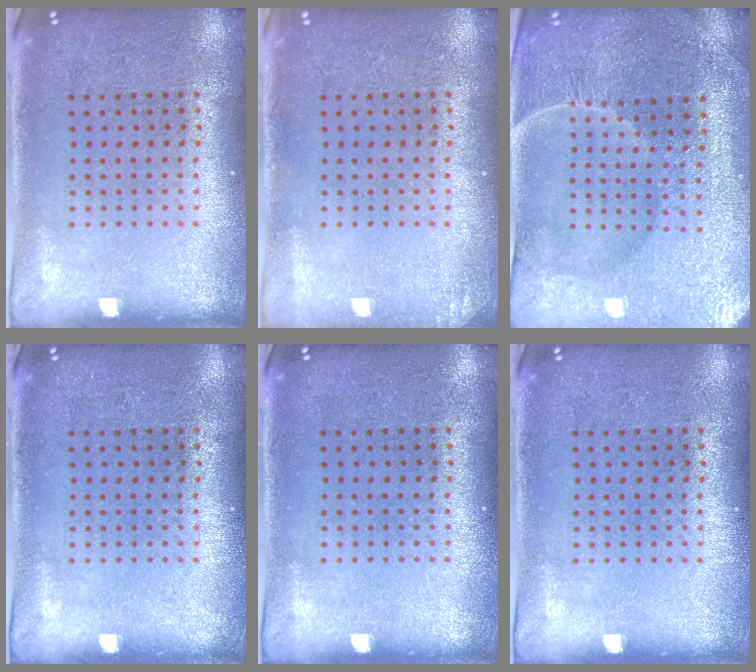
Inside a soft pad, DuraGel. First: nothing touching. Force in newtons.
{"total": 0.9, "press": 0.9, "slide": 0.2}
{"total": 4.4, "press": 4.3, "slide": 1.1}
{"total": 0.0}
{"total": 0.0}
{"total": 0.0}